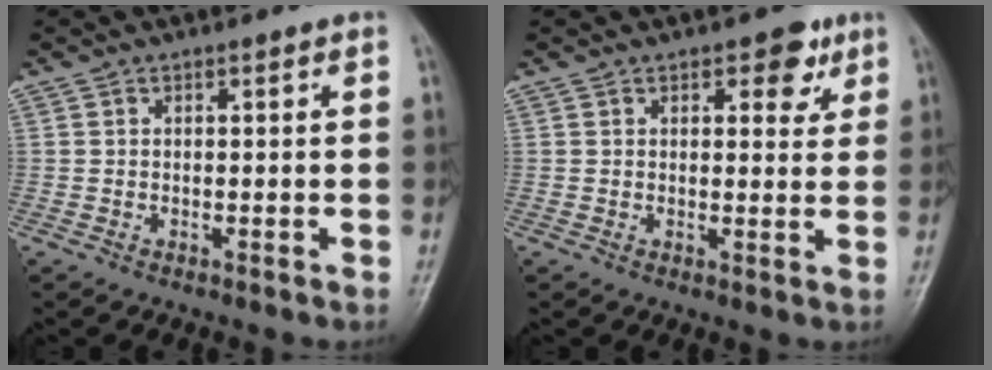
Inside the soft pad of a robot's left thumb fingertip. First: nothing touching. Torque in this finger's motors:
{"motor_torque": [0.02, 0.11, 0.03, 0.11, 0.06]}